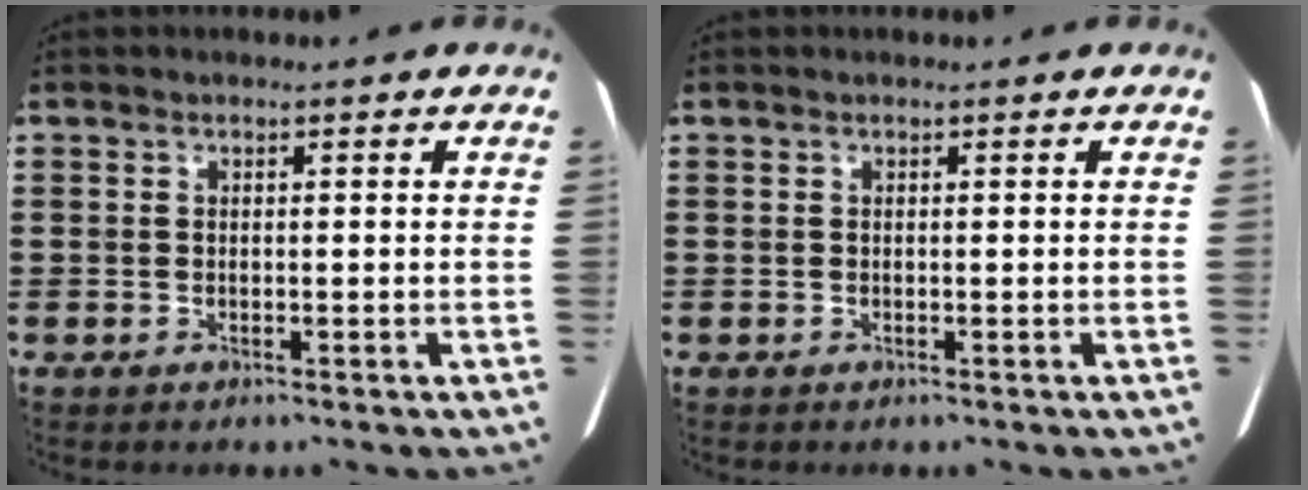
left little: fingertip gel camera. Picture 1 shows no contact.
{"total": 0.0}